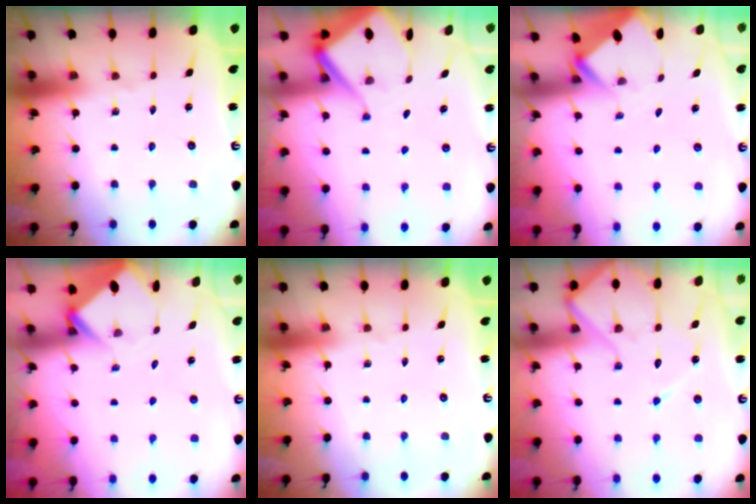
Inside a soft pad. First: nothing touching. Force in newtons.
{"total": 8.4, "press": 8.3, "slide": 1.0}
{"total": 2.7, "press": 2.7, "slide": 0.2}
{"total": 3.8, "press": 3.8, "slide": 0.3}
{"total": 0.0}
{"total": 11.4, "press": 11.3, "slide": 1.1}